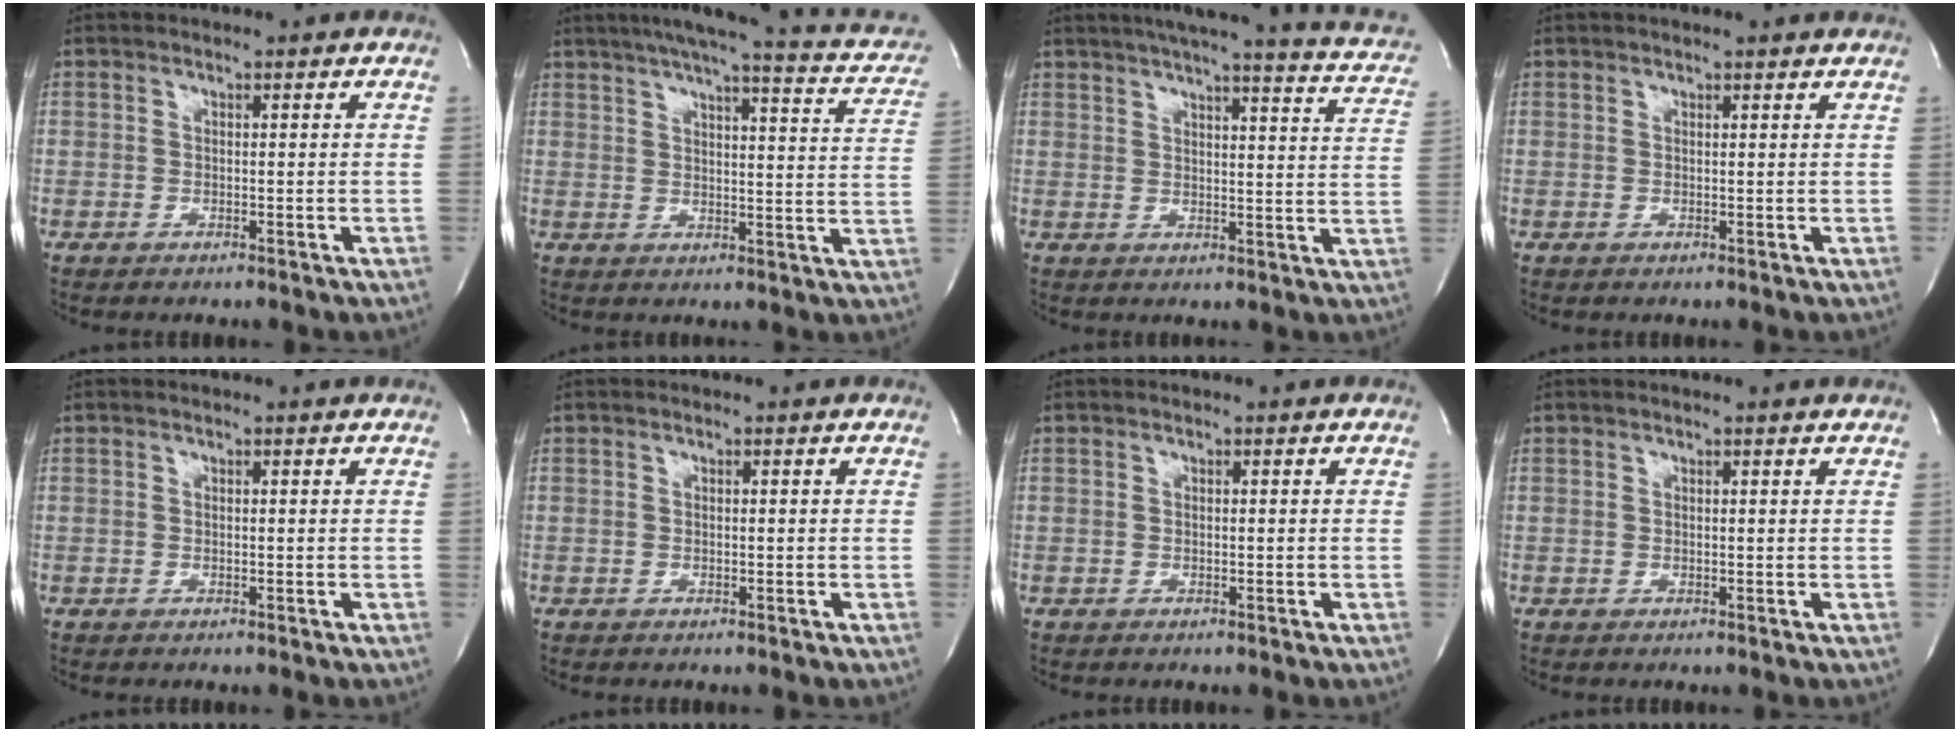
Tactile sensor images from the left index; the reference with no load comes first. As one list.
[{"total": 21.1, "force": [17.1, 3.4, 11.9], "torque": [-0.163, 0.008, 0.193]}, {"total": 22.1, "force": [19.0, 2.3, 10.9], "torque": [-0.151, -0.021, 0.214]}, {"total": 3.6, "force": [3.2, 0.0, 1.5], "torque": [-0.022, 0.021, 0.036]}, {"total": 0.5, "force": [0.5, 0.0, 0.2], "torque": [-0.003, 0.001, 0.006]}, {"total": 0.0}, {"total": 0.0}, {"total": 1.9, "force": [1.8, -0.2, 0.7], "torque": [-0.015, 0.009, 0.020]}]